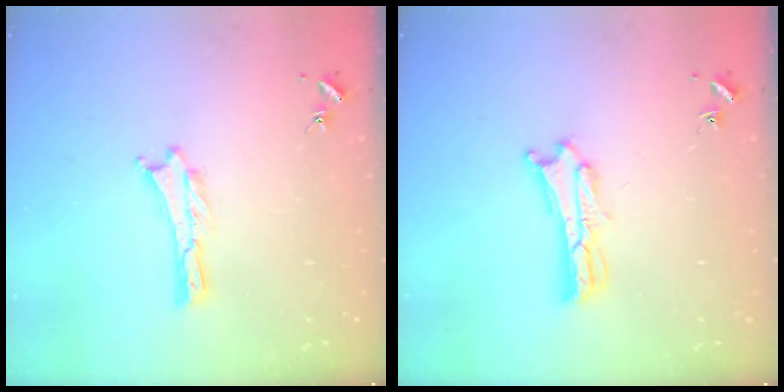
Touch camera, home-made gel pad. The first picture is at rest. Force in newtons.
{"total": 2.5, "press": 2.5, "slide": 0.2}